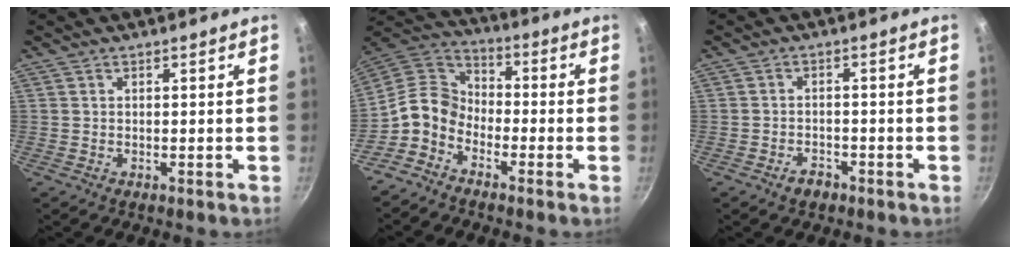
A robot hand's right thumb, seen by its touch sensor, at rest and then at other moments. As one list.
[{"total": 9.6, "force": [-4.3, 7.0, 4.9], "torque": [-0.076, 0.061, -0.115]}, {"total": 2.8, "force": [-1.9, 1.7, 1.2], "torque": [-0.012, 0.022, -0.028]}]